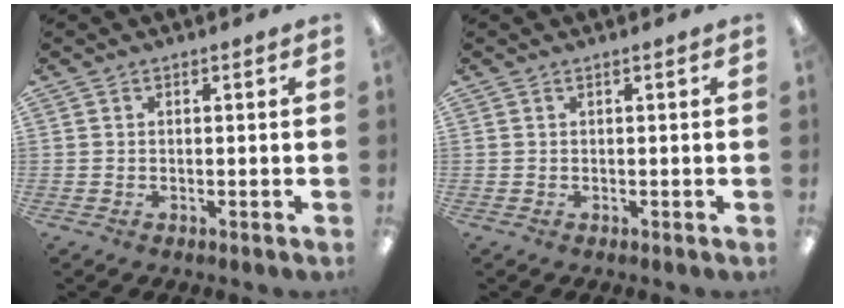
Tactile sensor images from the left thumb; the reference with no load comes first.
{"total": 0.0}